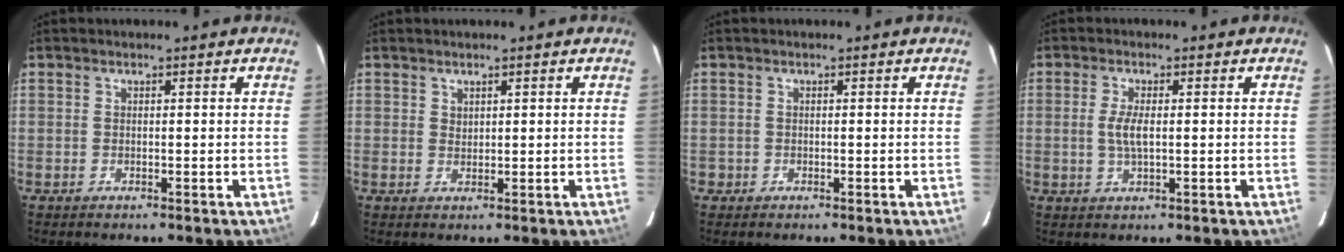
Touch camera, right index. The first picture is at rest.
{"total": 1.0, "force": [0.8, 0.7, 0.2], "torque": [-0.001, 0.002, 0.014]}
{"total": 1.0, "force": [-0.4, 0.9, -0.1], "torque": [0.000, 0.003, -0.006]}
{"total": 3.7, "force": [0.0, 1.1, 3.5], "torque": [-0.069, -0.002, 0.001]}